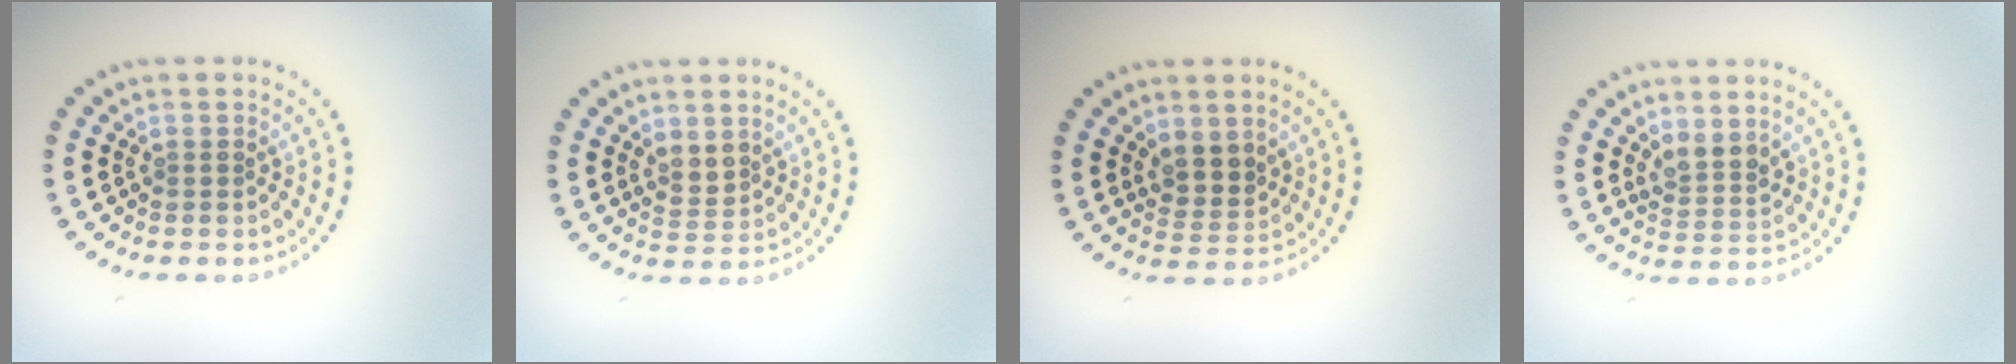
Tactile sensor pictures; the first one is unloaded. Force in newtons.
{"total": 1.7, "press": 1.5, "slide": 0.8}
{"total": 2.3, "press": 1.9, "slide": 1.2}
{"total": 2.2, "press": 1.8, "slide": 1.2}